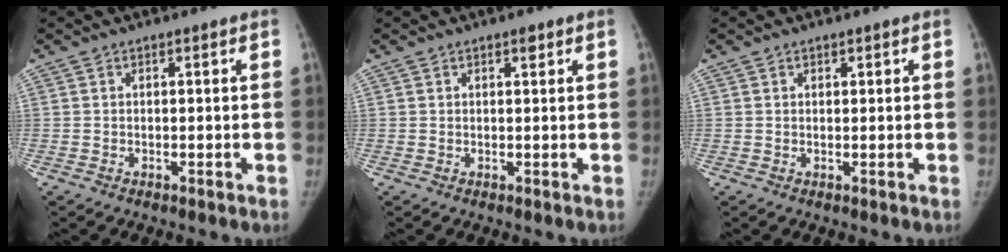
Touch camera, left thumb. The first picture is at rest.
{"total": 1.1, "force": [0.7, 0.5, 0.8], "torque": [-0.005, -0.001, 0.008]}
{"total": 0.6, "force": [0.3, 0.4, 0.2], "torque": [0.005, -0.001, 0.003]}